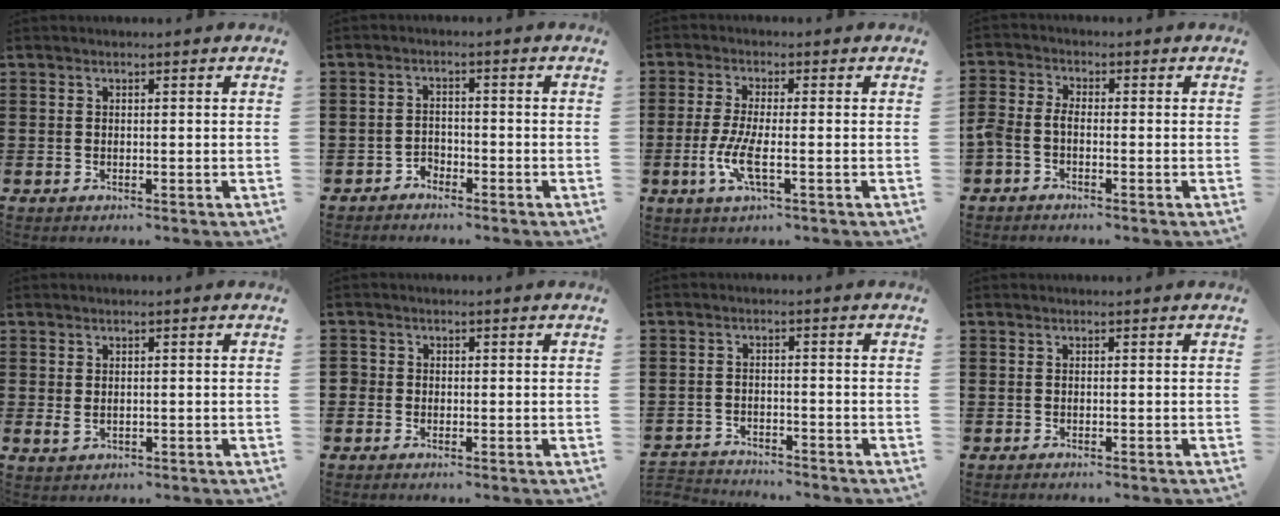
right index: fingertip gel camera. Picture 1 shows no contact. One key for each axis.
{"total": 2.0, "fx": -1.8, "fy": 0.8, "fz": 0.0, "tx": -0.009, "ty": 0.003, "tz": -0.041}
{"total": 5.6, "fx": -1.6, "fy": 1.1, "fz": 5.2, "tx": -0.117, "ty": -0.013, "tz": -0.037}
{"total": 2.2, "fx": -1.4, "fy": 1.0, "fz": 1.4, "tx": -0.042, "ty": 0.000, "tz": -0.032}
{"total": 1.2, "fx": 0.1, "fy": 0.8, "fz": 0.9, "tx": -0.020, "ty": 0.003, "tz": 0.001}
{"total": 1.1, "fx": -0.3, "fy": 1.0, "fz": 0.2, "tx": -0.007, "ty": 0.004, "tz": -0.008}
{"total": 2.8, "fx": -2.7, "fy": 0.4, "fz": -0.3, "tx": -0.004, "ty": 0.000, "tz": -0.061}
{"total": 0.0}